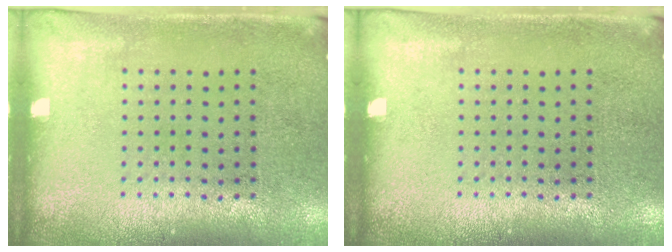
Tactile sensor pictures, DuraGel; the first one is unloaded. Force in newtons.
{"total": 0.0}